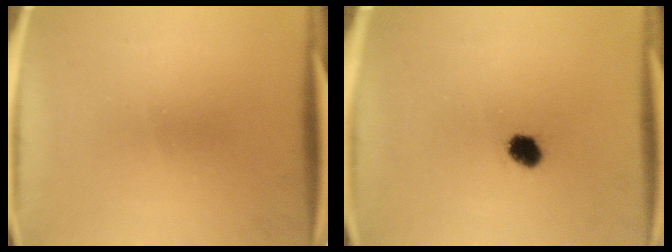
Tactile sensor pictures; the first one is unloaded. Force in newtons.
{"total": 2.6}